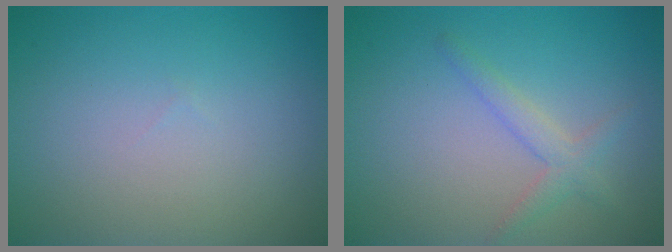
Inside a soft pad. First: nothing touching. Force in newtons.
{"total": 2.0, "press": 2.0, "slide": 0.2}